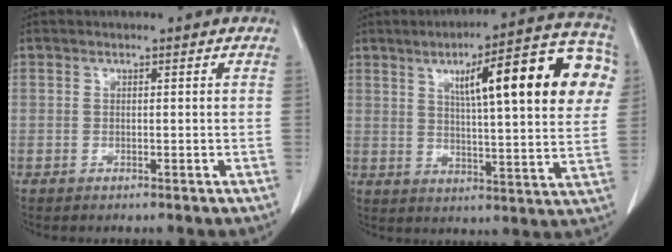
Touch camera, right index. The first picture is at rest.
{"total": 20.1, "force": [6.2, 3.2, 18.8], "torque": [-0.250, 0.032, 0.077]}